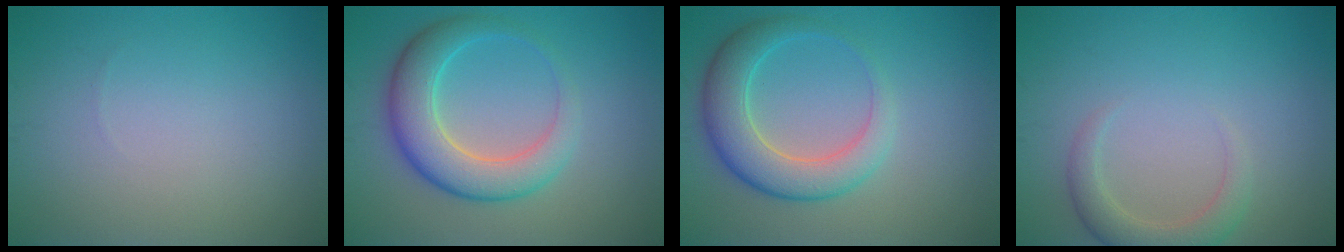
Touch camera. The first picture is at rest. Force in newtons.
{"total": 6.1, "press": 6.1, "slide": 0.3}
{"total": 5.6, "press": 5.6, "slide": 0.3}
{"total": 2.8, "press": 2.8, "slide": 0.4}